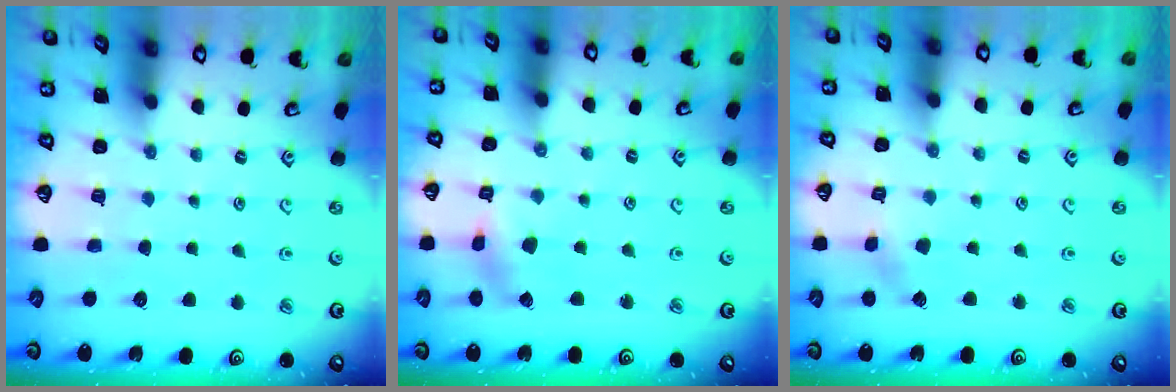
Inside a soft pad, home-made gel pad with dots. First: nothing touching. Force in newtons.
{"total": 2.5, "press": 2.5, "slide": 0.4}
{"total": 2.6, "press": 2.6, "slide": 0.2}